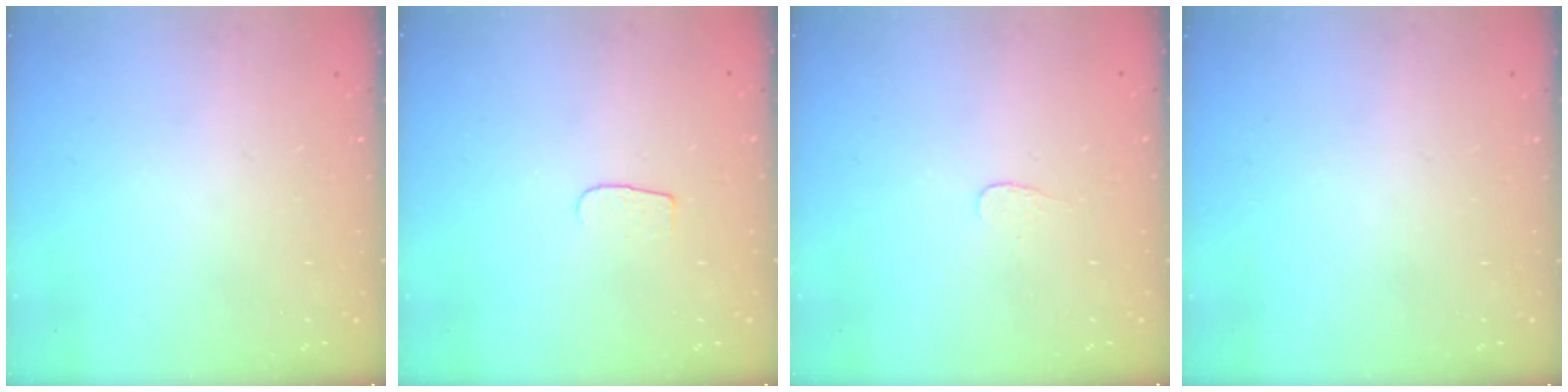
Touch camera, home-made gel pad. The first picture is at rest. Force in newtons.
{"total": 4.2, "press": 4.2, "slide": 0.4}
{"total": 3.0, "press": 3.0, "slide": 0.2}
{"total": 0.0}